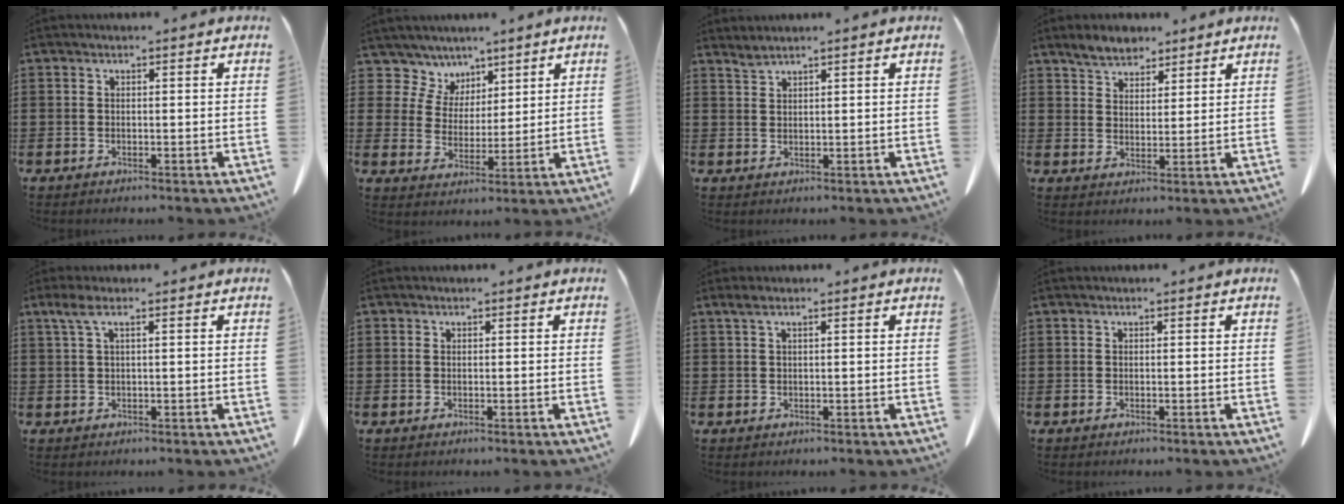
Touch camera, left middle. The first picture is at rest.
{"total": 6.0, "force": [4.6, 3.8, 0.0], "torque": [-0.041, -0.022, 0.083]}
{"total": 1.3, "force": [1.2, -0.1, 0.4], "torque": [-0.011, -0.002, 0.023]}
{"total": 4.5, "force": [3.9, 2.0, 0.9], "torque": [-0.032, 0.000, 0.074]}
{"total": 2.1, "force": [0.8, 0.5, 1.9], "torque": [-0.041, 0.005, 0.014]}
{"total": 0.0}
{"total": 1.1, "force": [0.4, 0.2, 1.0], "torque": [-0.020, 0.001, 0.008]}
{"total": 0.0}